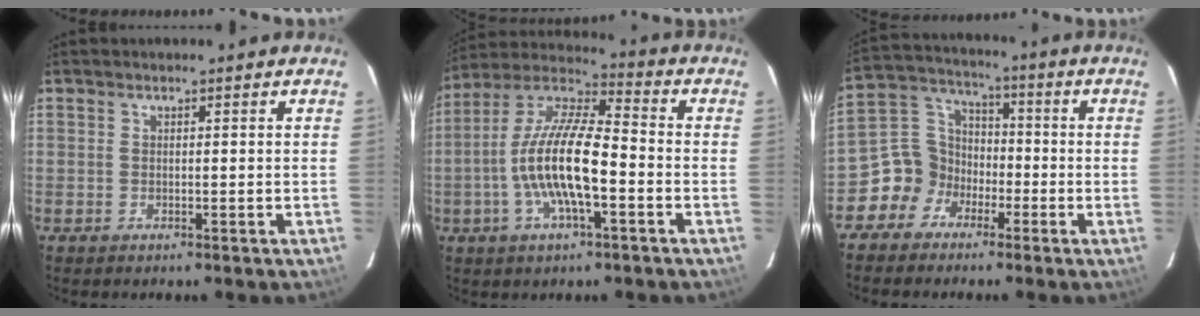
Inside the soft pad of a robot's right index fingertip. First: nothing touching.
{"total": 15.2, "force": [-3.9, 4.2, 14.1], "torque": [-0.274, 0.000, -0.079]}
{"total": 8.5, "force": [-4.6, 7.0, 1.2], "torque": [-0.033, 0.044, -0.096]}